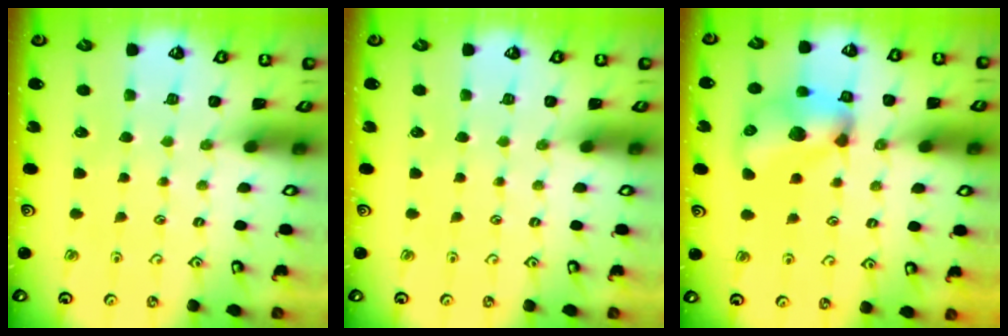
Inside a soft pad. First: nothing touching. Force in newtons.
{"total": 0.0}
{"total": 16.0, "press": 15.9, "slide": 1.1}